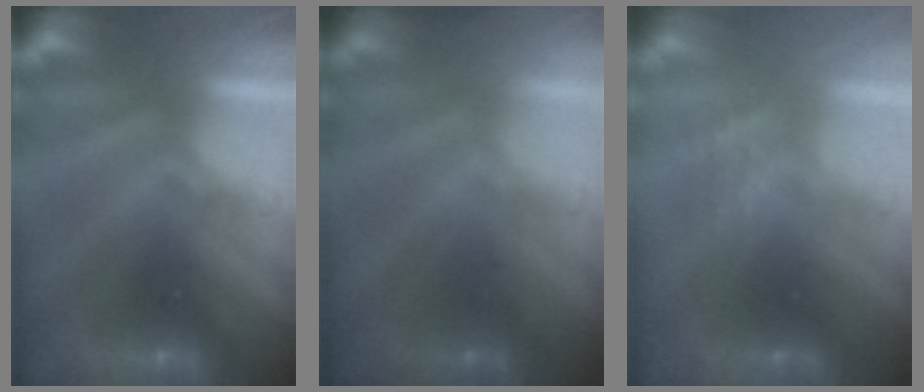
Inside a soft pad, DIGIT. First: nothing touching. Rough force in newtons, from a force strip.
{"total": 1.5}
{"total": 2.8}